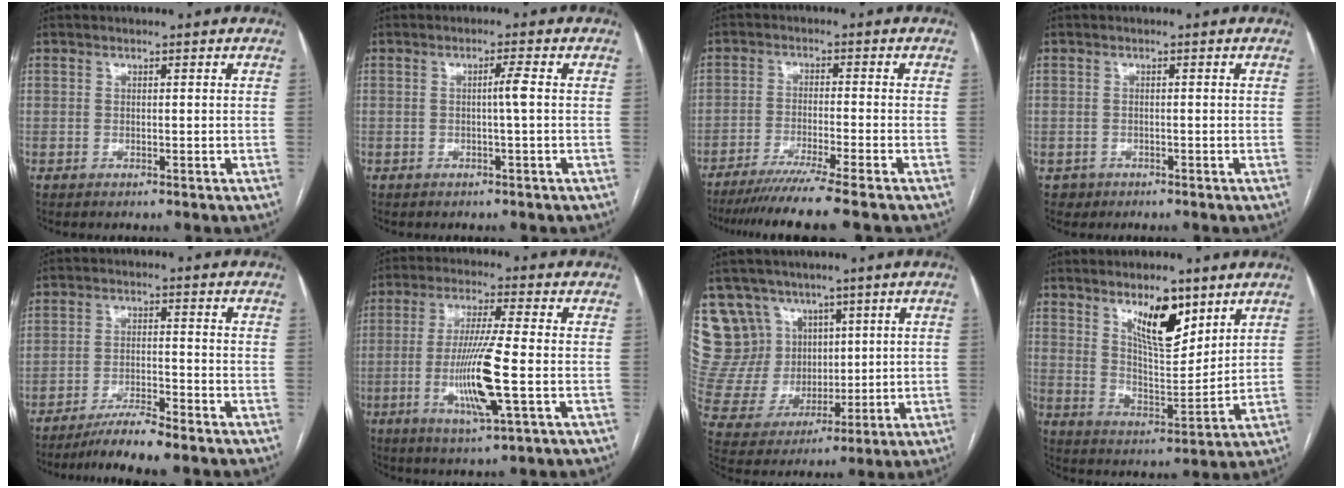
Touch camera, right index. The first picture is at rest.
{"total": 2.0, "force": [0.0, -0.5, 2.0], "torque": [-0.033, 0.000, 0.000]}
{"total": 9.9, "force": [-8.1, -1.9, 5.3], "torque": [-0.062, -0.032, -0.129]}
{"total": 1.7, "force": [-0.8, 1.4, -0.2], "torque": [0.003, 0.006, -0.013]}
{"total": 5.6, "force": [-5.0, -0.6, 2.6], "torque": [-0.042, -0.020, -0.092]}
{"total": 11.1, "force": [-2.5, -0.1, 10.8], "torque": [-0.213, -0.015, -0.049]}
{"total": 14.2, "force": [8.8, 10.9, 2.8], "torque": [-0.076, 0.054, 0.192]}
{"total": 10.1, "force": [6.2, 3.2, 7.4], "torque": [-0.127, -0.006, 0.115]}